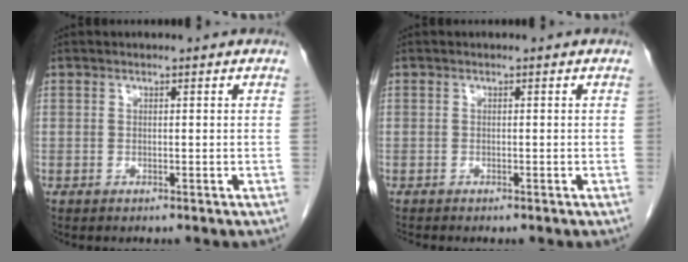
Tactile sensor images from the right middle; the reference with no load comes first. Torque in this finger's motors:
{"motor_torque": [0.33, -0.18, 0.10, 0.00]}